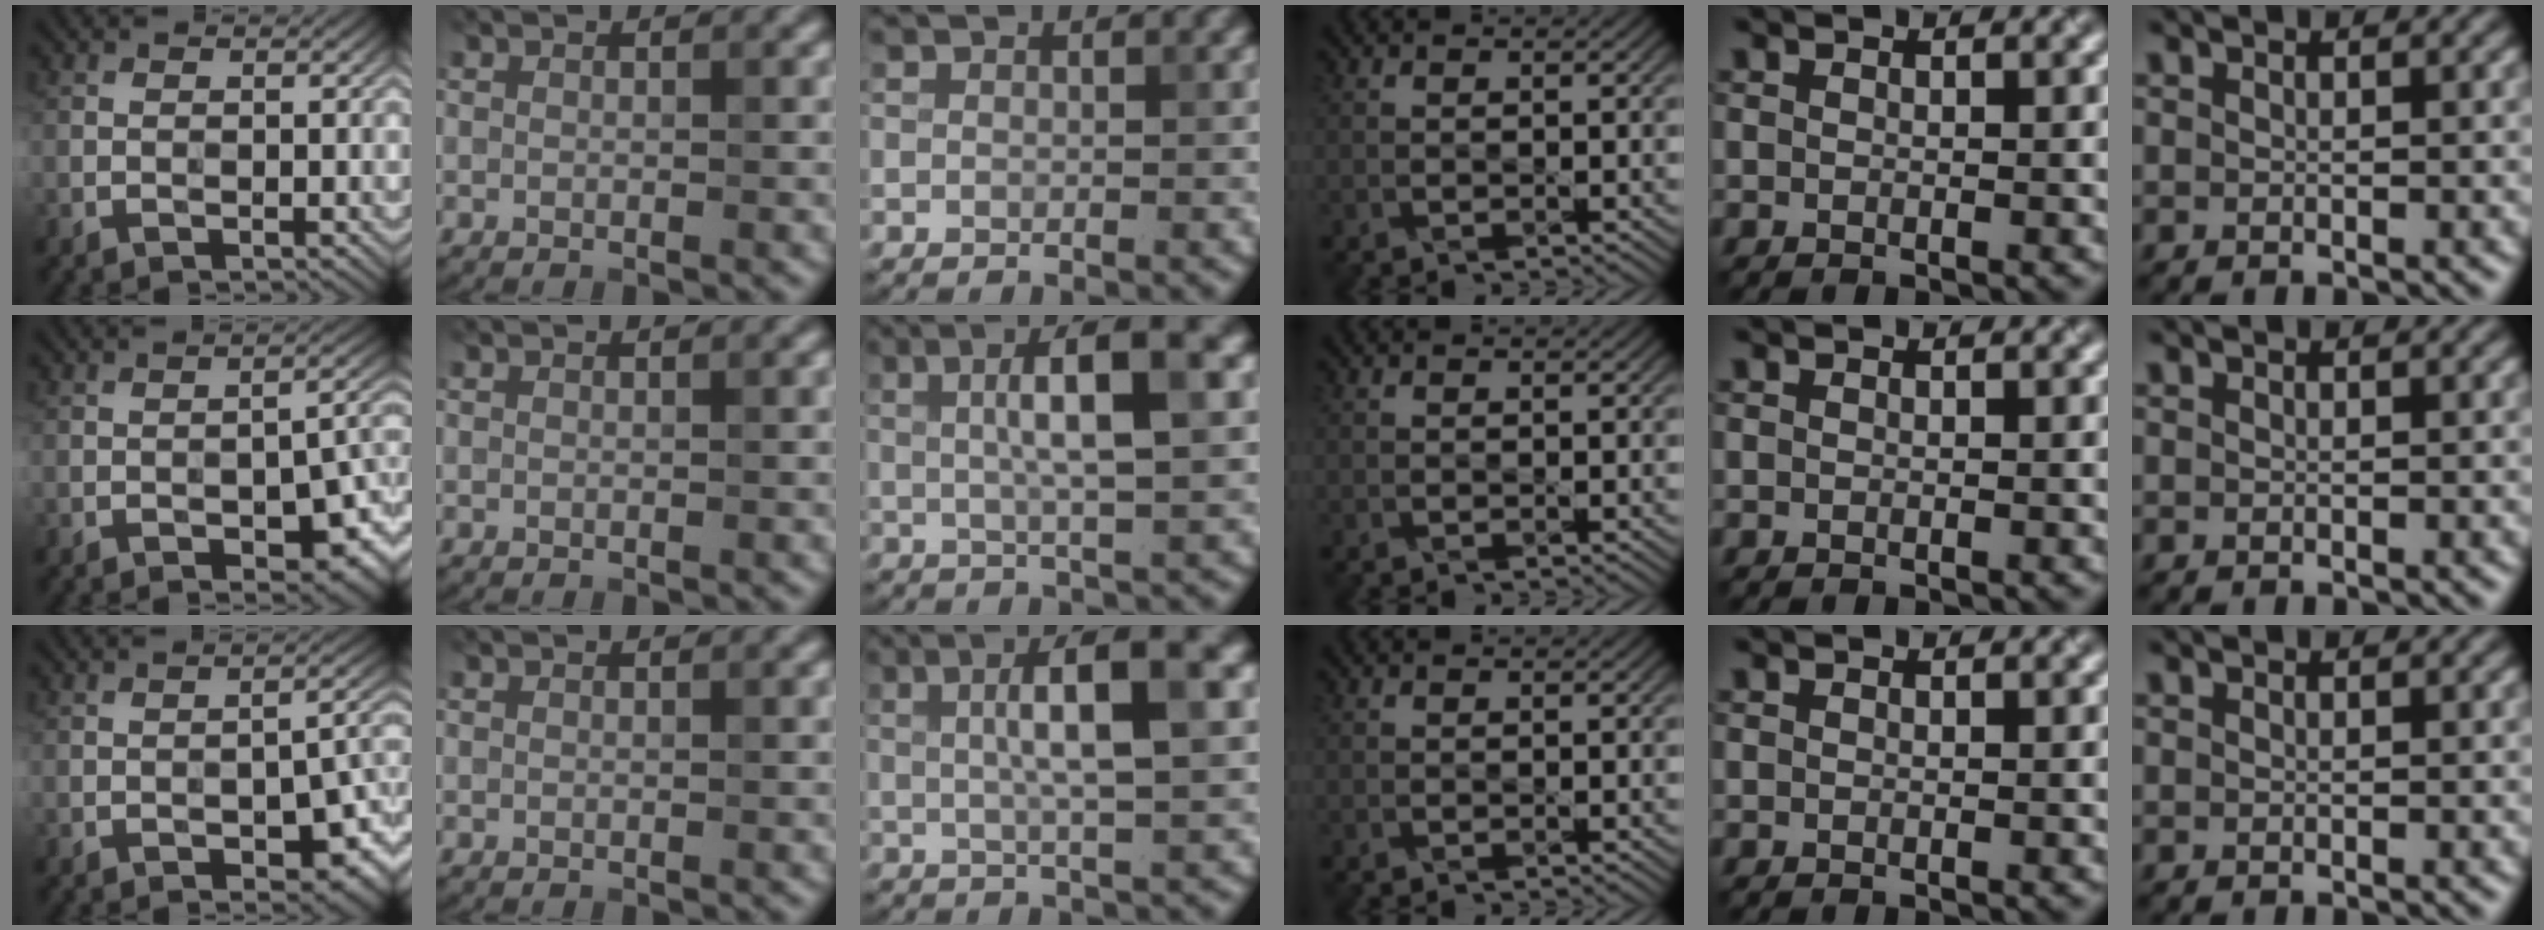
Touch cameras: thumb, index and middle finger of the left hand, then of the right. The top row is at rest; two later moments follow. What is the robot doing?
{"motion": "dispense", "object": "glue bottle"}